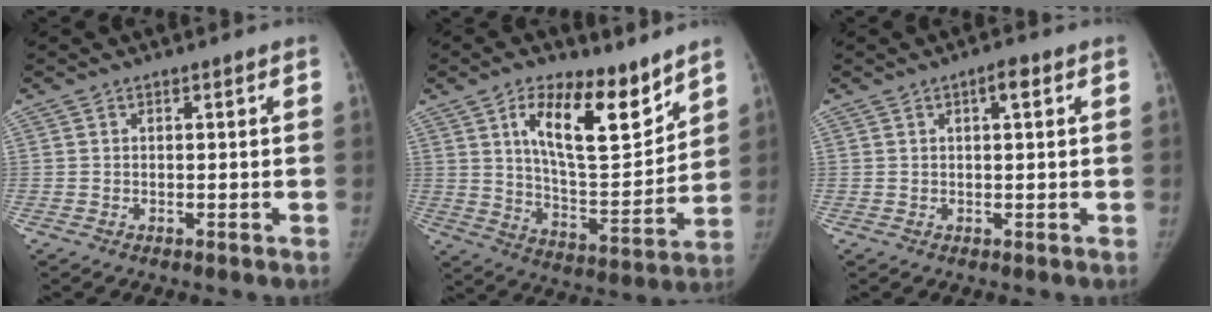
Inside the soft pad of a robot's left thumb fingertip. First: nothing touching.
{"total": 17.0, "force": [9.8, 7.0, 12.0], "torque": [-0.151, -0.068, 0.174]}
{"total": 2.5, "force": [1.0, 0.7, 2.2], "torque": [-0.033, 0.003, 0.012]}